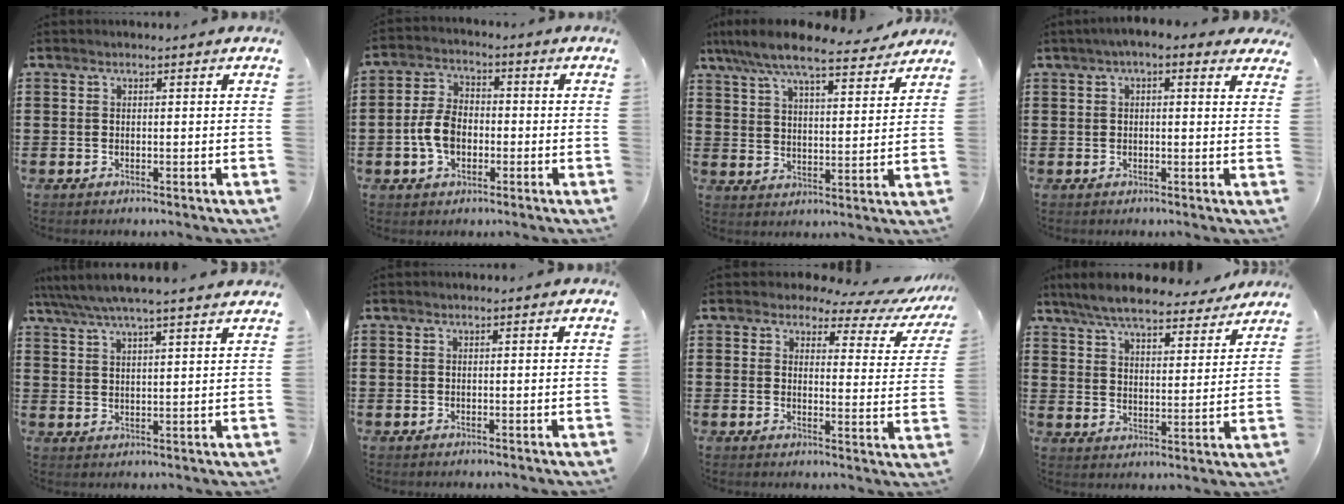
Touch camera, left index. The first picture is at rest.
{"total": 6.5, "force": [-1.5, 4.3, 4.7], "torque": [-0.119, 0.002, -0.036]}
{"total": 8.7, "force": [7.7, 1.0, 4.0], "torque": [-0.106, -0.033, 0.136]}
{"total": 3.2, "force": [2.2, 1.0, 2.2], "torque": [-0.049, 0.006, 0.038]}
{"total": 5.0, "force": [4.4, 0.0, 2.2], "torque": [-0.058, -0.018, 0.076]}
{"total": 0.0}
{"total": 4.0, "force": [2.9, 1.9, 1.9], "torque": [-0.047, -0.015, 0.046]}
{"total": 7.6, "force": [7.1, 0.9, 2.6], "torque": [-0.079, -0.028, 0.128]}